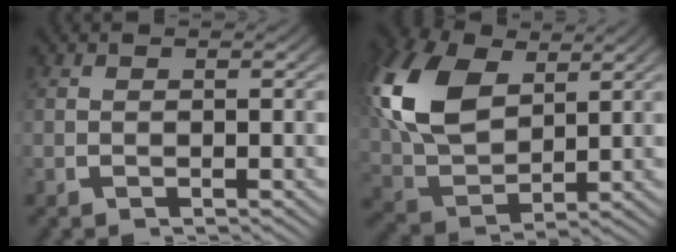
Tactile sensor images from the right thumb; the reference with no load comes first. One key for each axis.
{"total": 11.7, "fx": 2.6, "fy": 8.0, "fz": 8.1, "tx": -0.201, "ty": -0.033, "tz": 0.062}